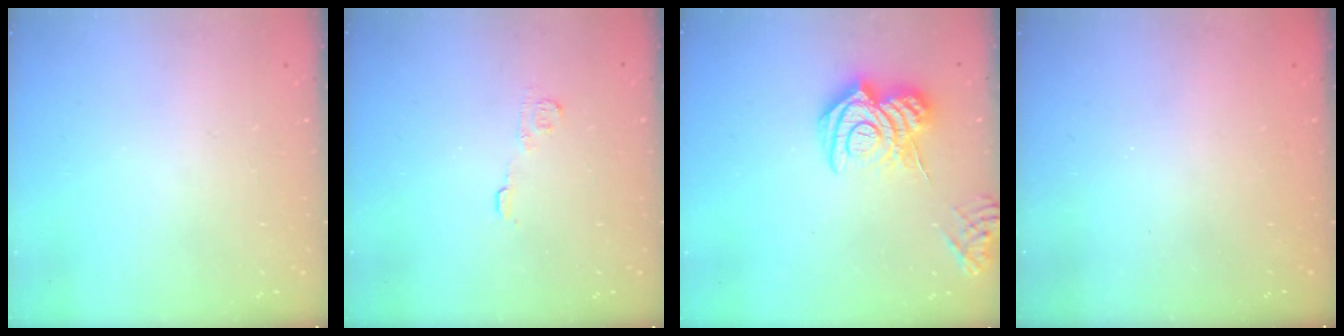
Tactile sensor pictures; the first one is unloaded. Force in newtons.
{"total": 5.7, "press": 5.7, "slide": 0.7}
{"total": 15.1, "press": 15.0, "slide": 1.6}
{"total": 2.4, "press": 2.2, "slide": 0.8}